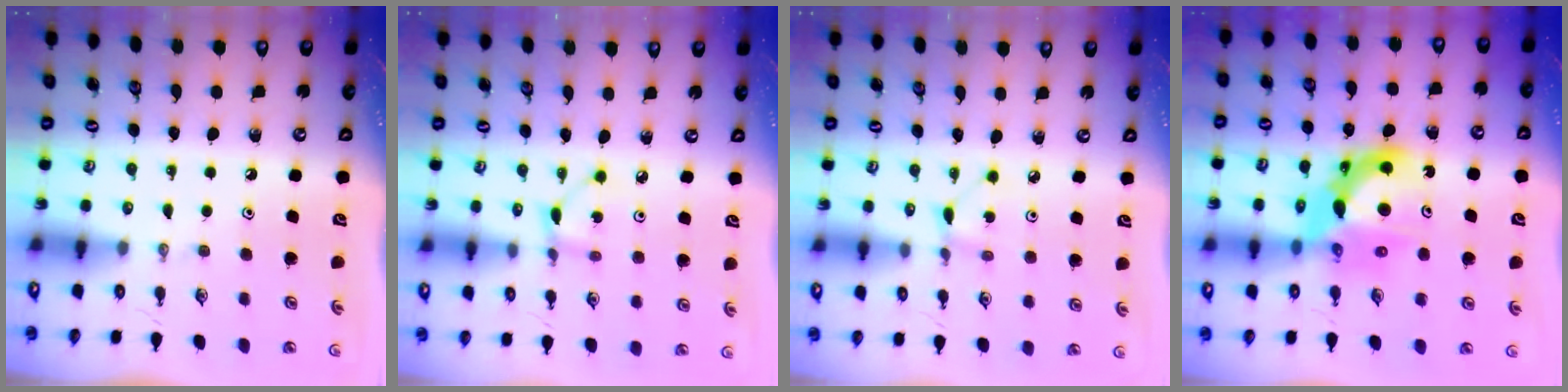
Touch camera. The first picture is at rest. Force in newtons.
{"total": 1.9, "press": 1.9, "slide": 0.3}
{"total": 1.5, "press": 1.5, "slide": 0.2}
{"total": 12.7, "press": 12.6, "slide": 1.3}